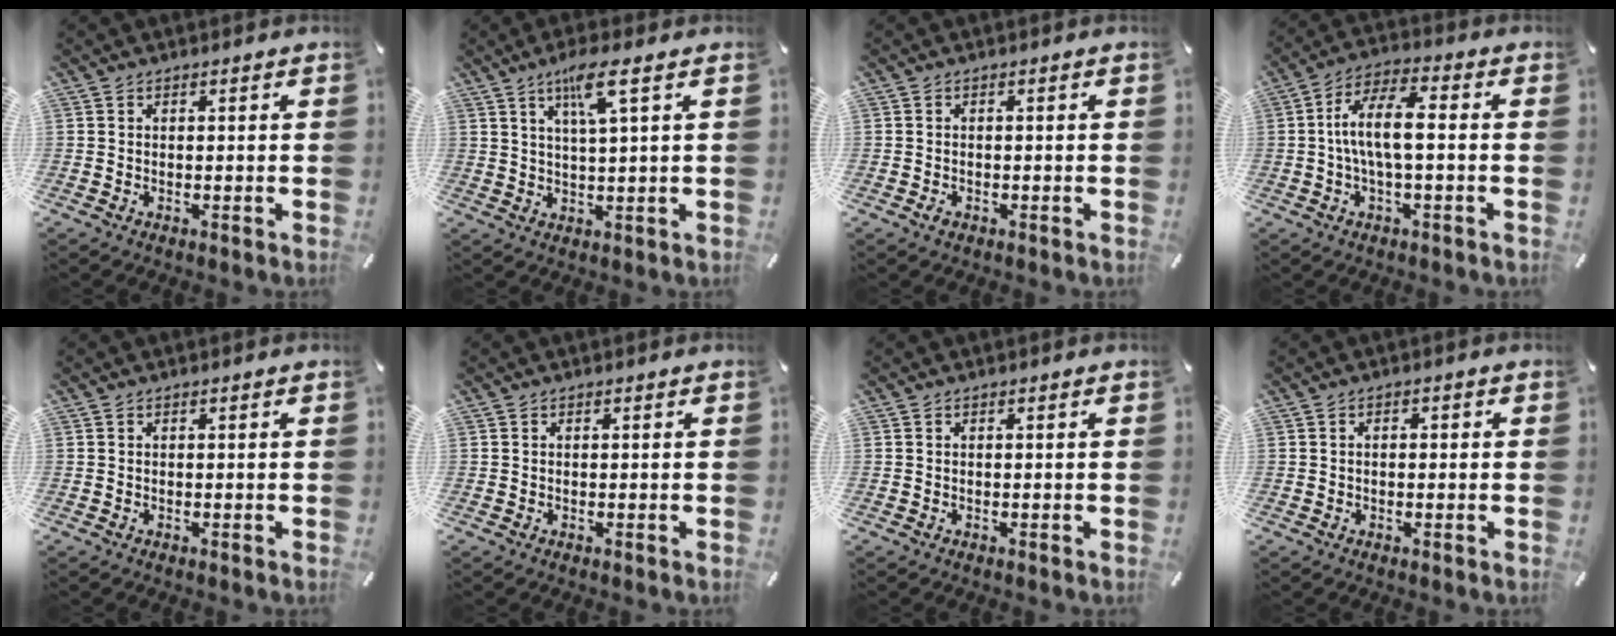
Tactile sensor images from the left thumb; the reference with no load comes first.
{"total": 7.5, "force": [3.7, 0.6, 6.4], "torque": [-0.127, 0.000, 0.059]}
{"total": 1.0, "force": [-0.5, 0.6, 0.5], "torque": [-0.009, 0.002, -0.011]}
{"total": 10.2, "force": [-0.6, 3.8, 9.5], "torque": [-0.184, 0.008, -0.012]}
{"total": 0.0}
{"total": 0.0}
{"total": 0.0}
{"total": 1.2, "force": [-0.3, 0.8, 0.9], "torque": [-0.017, 0.003, -0.008]}